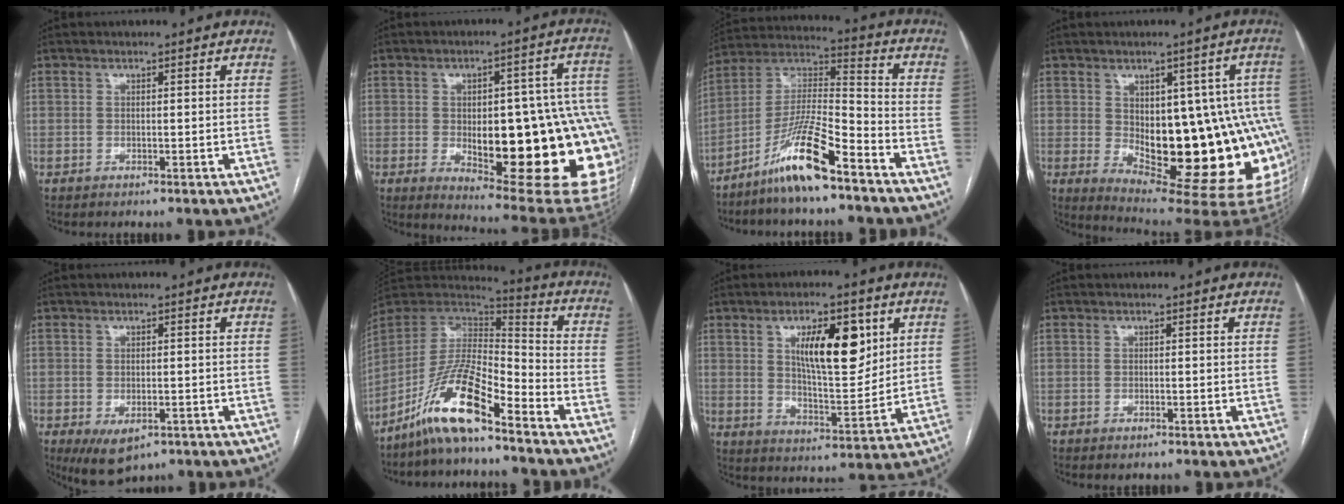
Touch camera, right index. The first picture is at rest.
{"total": 26.0, "force": [-4.0, 8.1, 24.4], "torque": [-0.225, 0.020, -0.026]}
{"total": 13.1, "force": [-8.8, 1.0, 9.6], "torque": [-0.193, -0.003, -0.169]}
{"total": 20.7, "force": [-2.1, 8.6, 18.7], "torque": [-0.174, 0.020, -0.001]}
{"total": 6.1, "force": [-3.0, 3.2, 4.1], "torque": [-0.068, -0.012, -0.039]}
{"total": 13.9, "force": [-9.6, 2.5, 9.7], "torque": [-0.188, 0.009, -0.180]}
{"total": 12.3, "force": [4.7, 4.1, 10.6], "torque": [-0.172, 0.002, 0.082]}
{"total": 0.7, "force": [-0.5, 0.3, 0.4], "torque": [-0.009, -0.002, -0.005]}